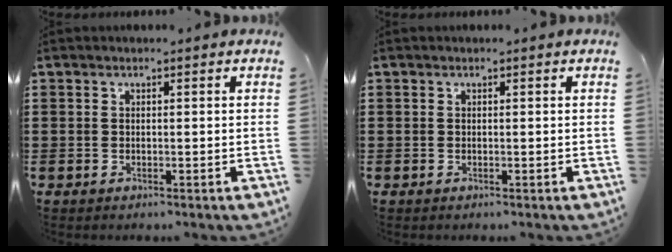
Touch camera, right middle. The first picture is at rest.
{"total": 0.0}